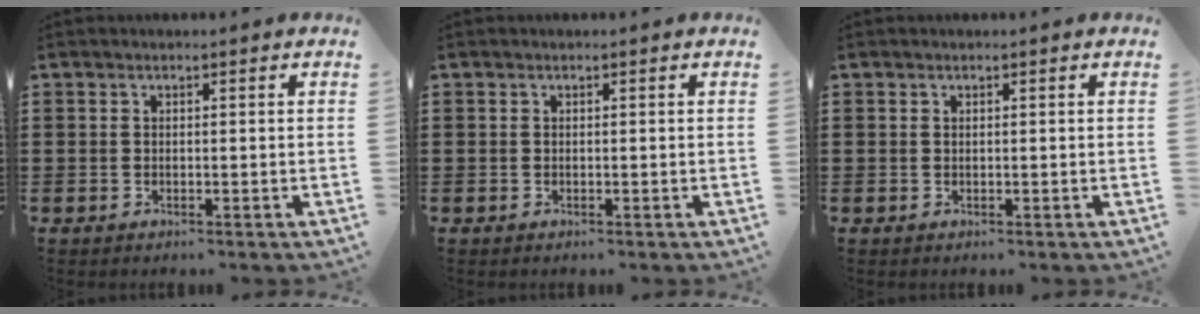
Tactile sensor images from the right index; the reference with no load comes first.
{"total": 0.0}
{"total": 0.0}